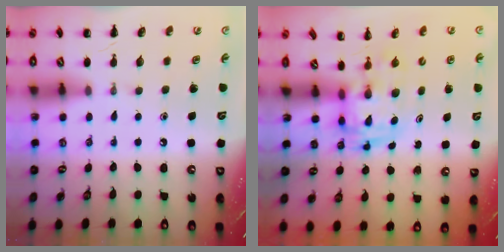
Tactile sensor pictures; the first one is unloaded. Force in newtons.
{"total": 2.8, "press": 2.8, "slide": 0.5}